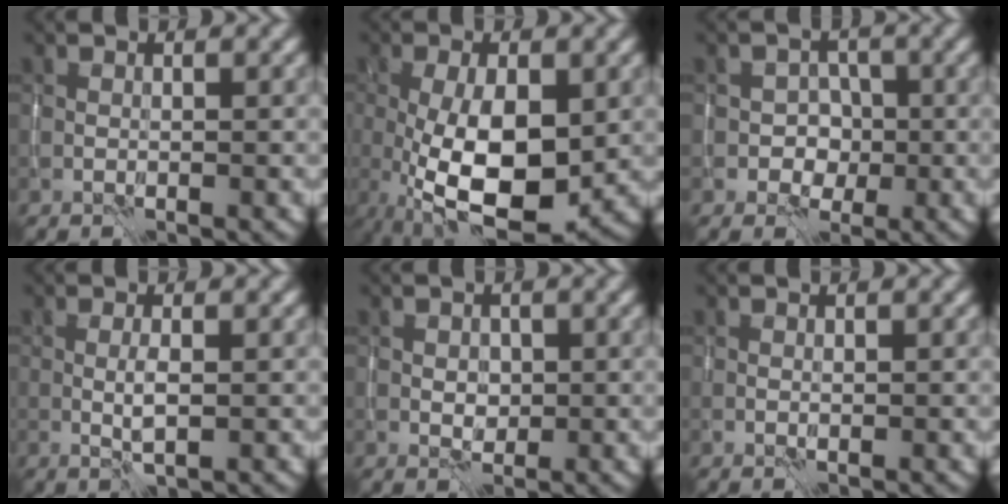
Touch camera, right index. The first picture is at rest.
{"total": 10.6, "force": [-2.3, 4.4, 9.3], "torque": [-0.172, -0.016, -0.035]}
{"total": 2.6, "force": [-0.7, 2.3, 0.8], "torque": [0.010, 0.002, -0.021]}
{"total": 1.4, "force": [-0.1, 0.2, 1.4], "torque": [-0.029, -0.002, 0.000]}
{"total": 1.5, "force": [0.0, 1.3, 0.8], "torque": [-0.014, -0.002, 0.002]}
{"total": 0.0}